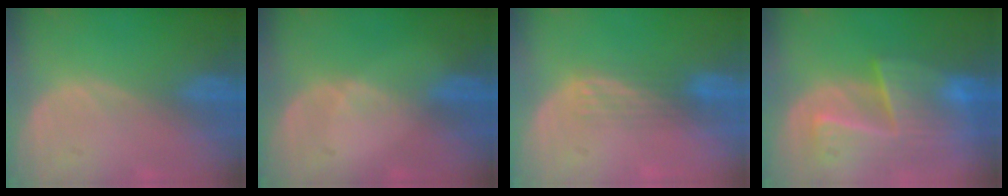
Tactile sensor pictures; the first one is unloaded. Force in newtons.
{"total": 0.8, "press": 0.8, "slide": 0.1}
{"total": 2.9, "press": 2.7, "slide": 1.2}
{"total": 9.4, "press": 8.3, "slide": 4.3}